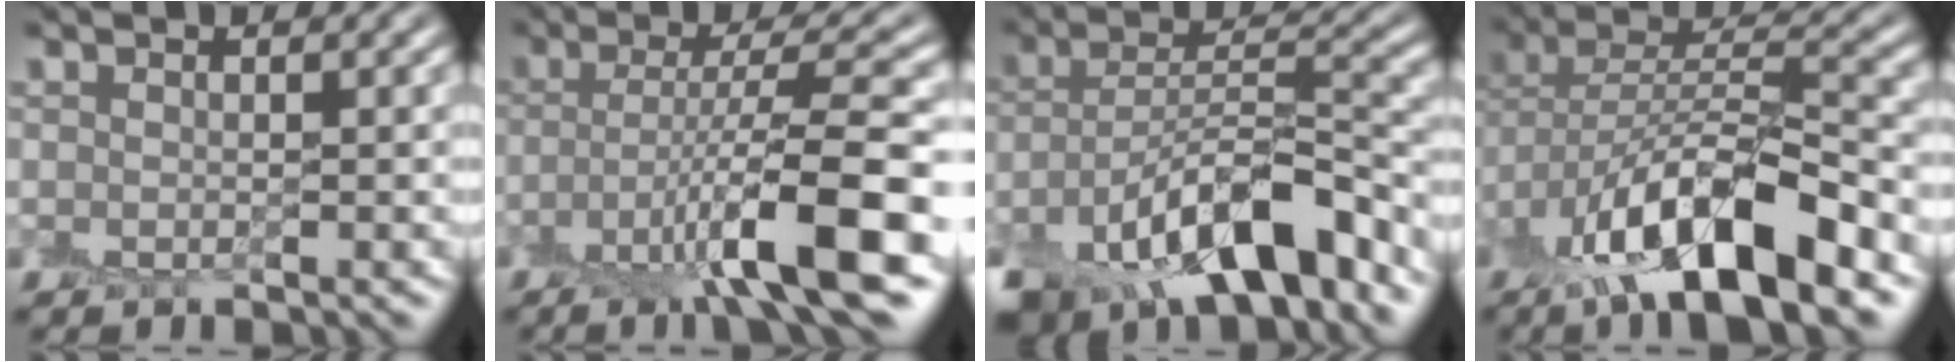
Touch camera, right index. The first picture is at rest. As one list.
[{"total": 8.4, "force": [-3.4, 1.2, 7.6], "torque": [-0.116, 0.011, -0.066]}, {"total": 11.0, "force": [-7.4, 4.2, 6.9], "torque": [-0.110, 0.003, -0.137]}, {"total": 11.5, "force": [-6.3, 4.0, 8.7], "torque": [-0.150, 0.006, -0.118]}]